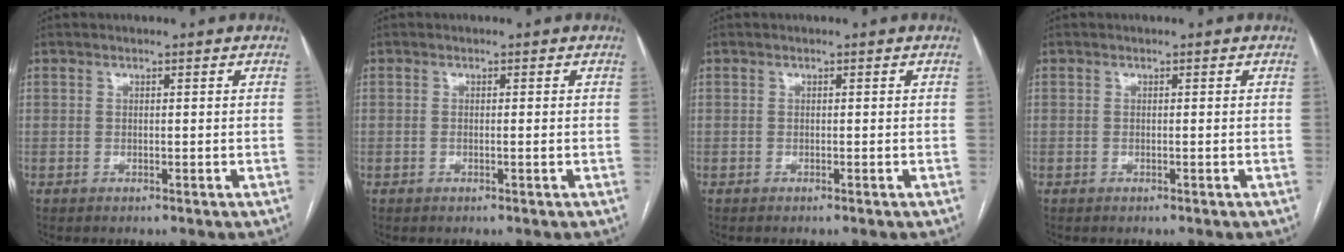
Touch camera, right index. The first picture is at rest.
{"total": 0.9, "force": [-0.1, 0.0, 0.8], "torque": [-0.017, -0.001, -0.001]}
{"total": 0.0}
{"total": 0.0}